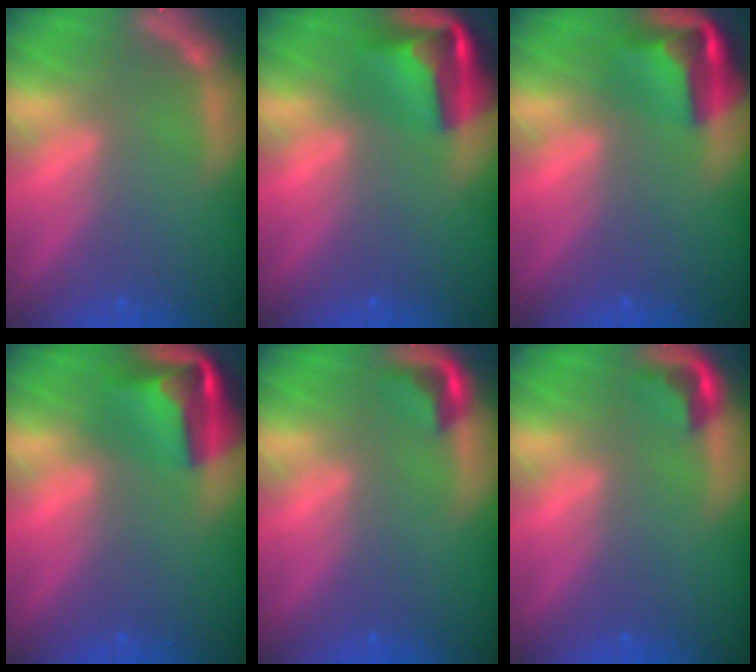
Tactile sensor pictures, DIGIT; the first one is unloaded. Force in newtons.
{"total": 7.4}
{"total": 6.4}
{"total": 7.4}
{"total": 2.4}
{"total": 2.4}